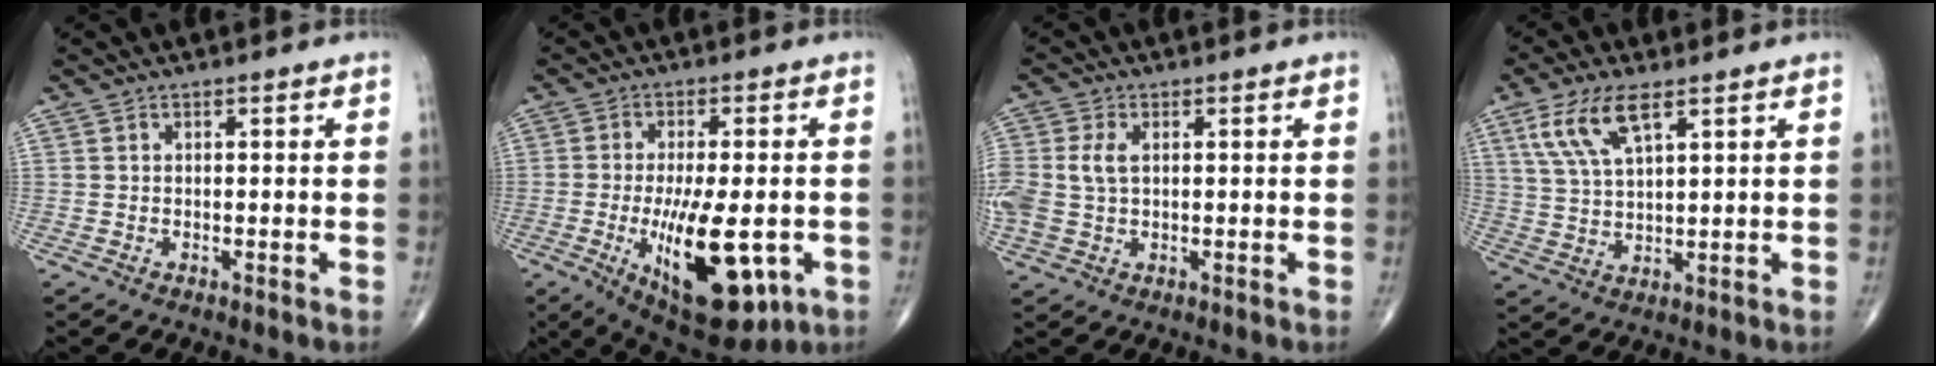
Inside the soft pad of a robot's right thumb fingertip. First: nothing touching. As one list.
[{"total": 18.1, "force": [-4.8, 7.2, 15.9], "torque": [-0.252, -0.012, -0.053]}, {"total": 6.9, "force": [0.8, 4.4, 5.3], "torque": [-0.141, 0.010, 0.021]}, {"total": 9.1, "force": [4.7, 3.2, 7.1], "torque": [-0.151, -0.012, 0.100]}]